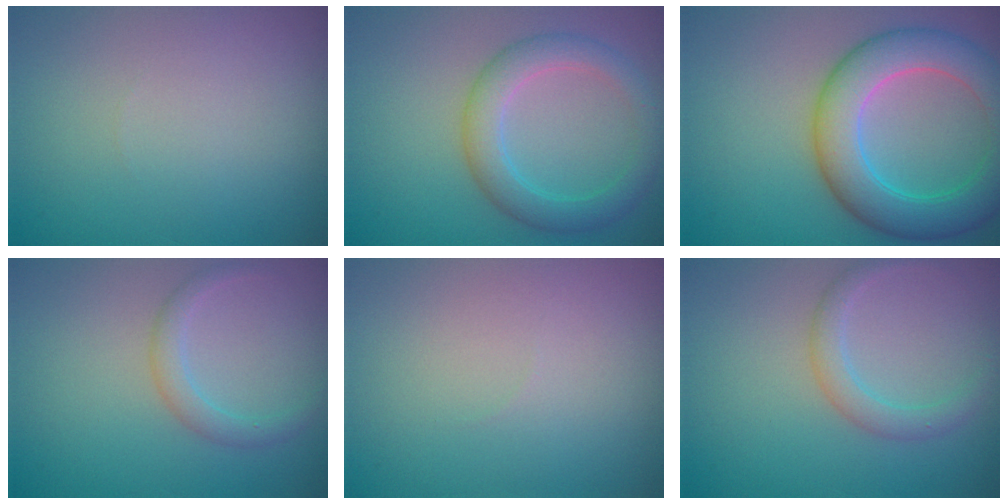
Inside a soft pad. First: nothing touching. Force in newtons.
{"total": 3.9, "press": 3.9, "slide": 0.1}
{"total": 7.4, "press": 7.4, "slide": 0.3}
{"total": 1.7, "press": 1.7, "slide": 0.1}
{"total": 0.0}
{"total": 2.1, "press": 2.1, "slide": 0.0}